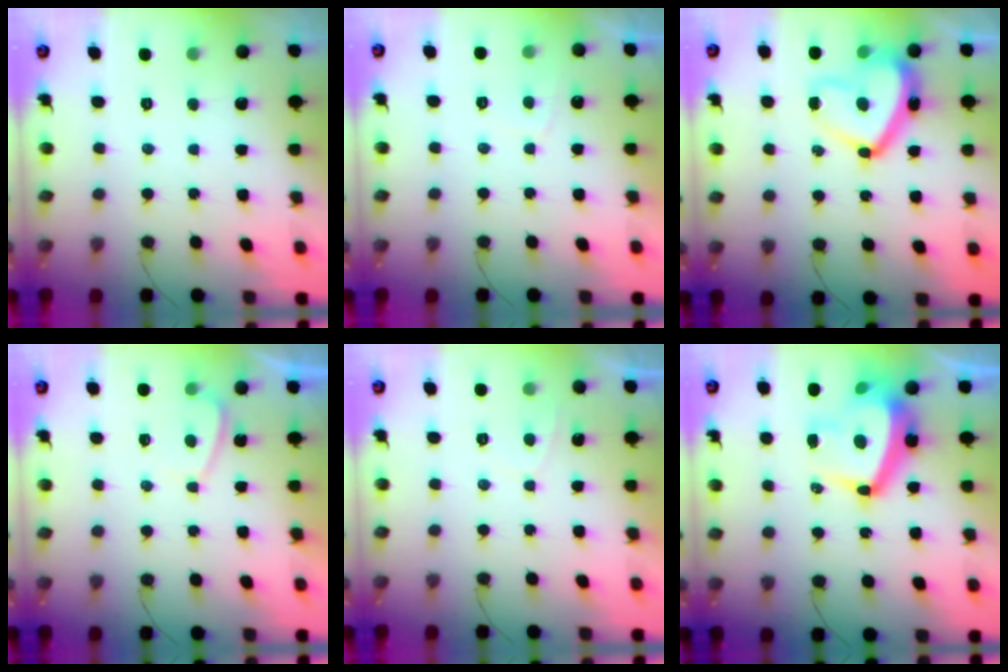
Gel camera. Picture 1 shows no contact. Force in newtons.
{"total": 1.0, "press": 0.8, "slide": 0.6}
{"total": 16.4, "press": 16.4, "slide": 1.4}
{"total": 1.6, "press": 1.4, "slide": 0.6}
{"total": 0.7, "press": 0.4, "slide": 0.5}
{"total": 14.5, "press": 14.3, "slide": 2.1}